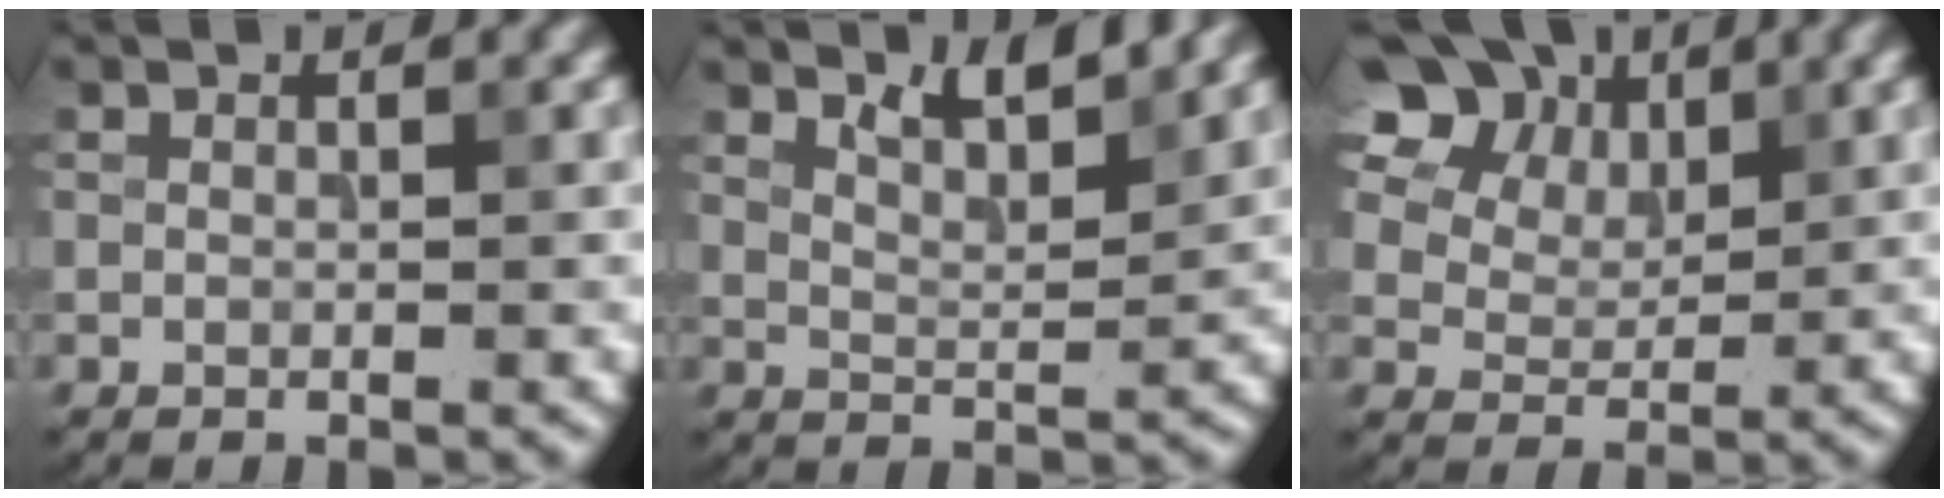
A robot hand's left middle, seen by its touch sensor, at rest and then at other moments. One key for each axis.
{"total": 3.9, "fx": 3.2, "fy": 0.7, "fz": 2.1, "tx": -0.037, "ty": 0.000, "tz": 0.047}
{"total": 13.9, "fx": 7.8, "fy": 9.2, "fz": 7.0, "tx": -0.156, "ty": 0.036, "tz": 0.146}